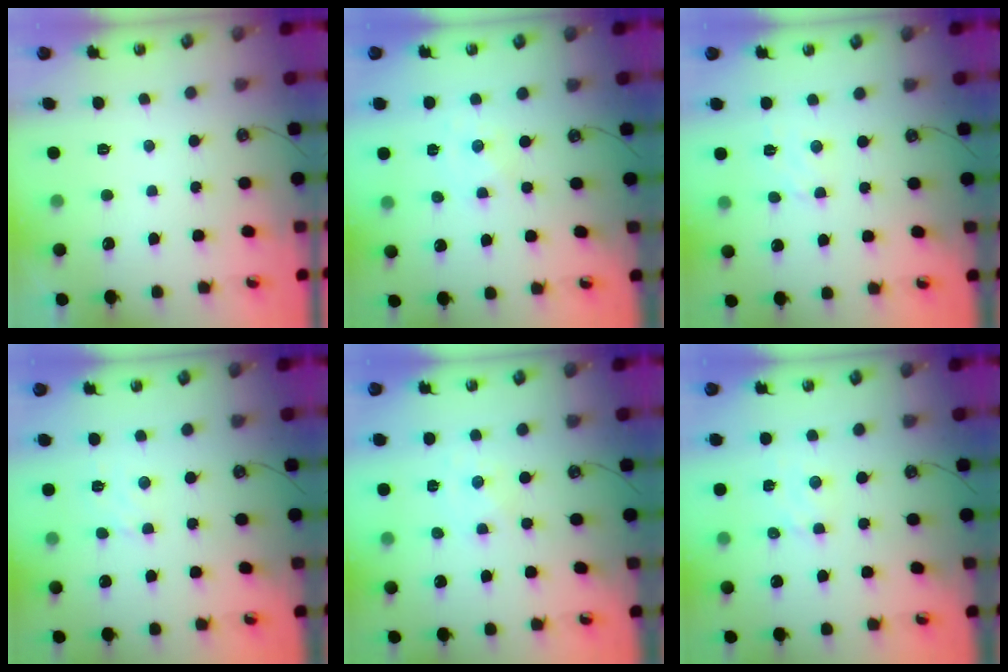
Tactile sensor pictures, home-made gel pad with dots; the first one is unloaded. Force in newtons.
{"total": 0.0}
{"total": 3.1, "press": 3.1, "slide": 0.5}
{"total": 2.1, "press": 2.1, "slide": 0.5}
{"total": 0.0}
{"total": 2.2, "press": 2.2, "slide": 0.3}